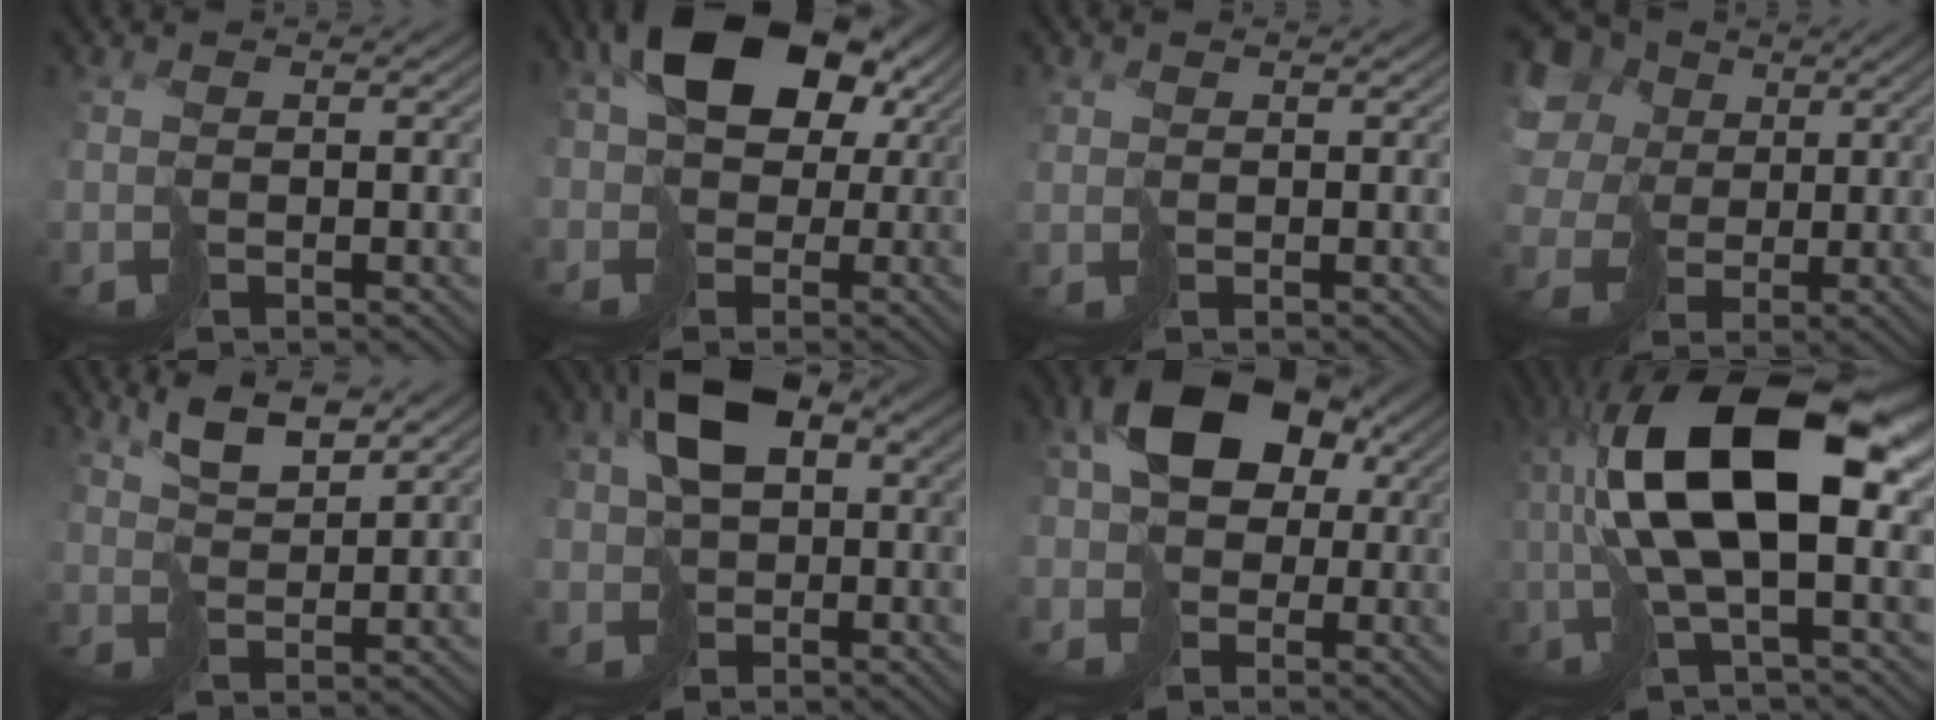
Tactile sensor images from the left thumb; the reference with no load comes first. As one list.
[{"total": 14.8, "force": [2.3, 11.4, 9.3], "torque": [-0.179, 0.012, 0.022]}, {"total": 1.2, "force": [0.7, 0.9, 0.1], "torque": [-0.008, -0.001, 0.015]}, {"total": 13.8, "force": [3.4, 11.6, 6.6], "torque": [-0.244, 0.018, 0.066]}, {"total": 5.0, "force": [3.4, 1.5, 3.4], "torque": [-0.075, 0.004, 0.066]}, {"total": 9.9, "force": [0.5, 7.3, 6.6], "torque": [-0.137, -0.006, -0.006]}, {"total": 12.8, "force": [-0.4, 9.9, 8.1], "torque": [-0.162, 0.006, -0.030]}, {"total": 14.7, "force": [0.9, 5.2, 13.7], "torque": [-0.273, 0.011, 0.010]}]